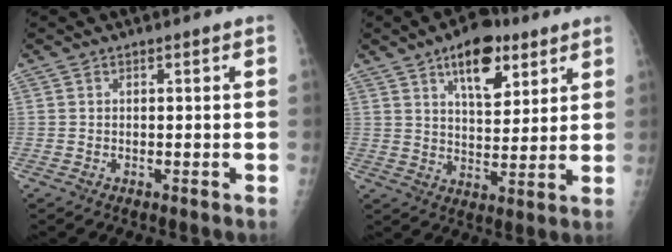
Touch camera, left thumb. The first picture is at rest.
{"total": 17.2, "force": [9.7, 8.0, 11.8], "torque": [-0.147, -0.044, 0.161]}